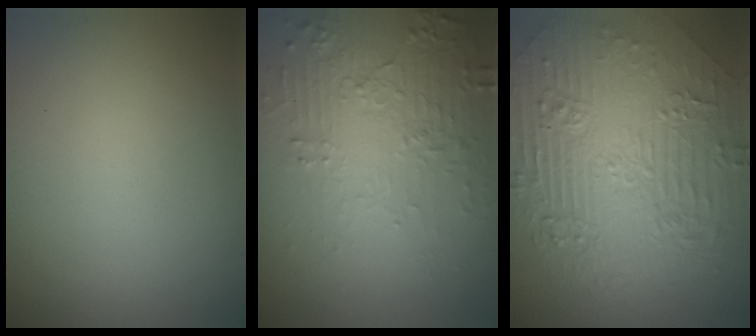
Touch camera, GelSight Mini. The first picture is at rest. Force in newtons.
{"total": 6.0, "press": 3.9, "slide": 4.6}
{"total": 10.6, "press": 7.1, "slide": 7.8}